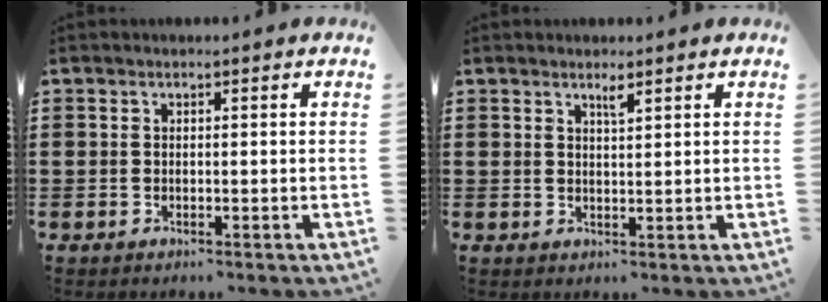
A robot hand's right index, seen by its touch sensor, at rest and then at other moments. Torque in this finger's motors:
{"motor_torque": [-0.02, 0.03, 0.01, 0.01]}